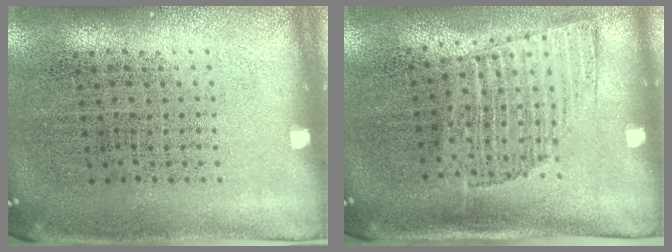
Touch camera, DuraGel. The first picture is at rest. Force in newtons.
{"total": 1.3, "press": 1.0, "slide": 0.8}